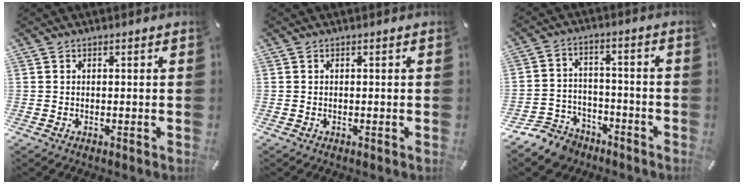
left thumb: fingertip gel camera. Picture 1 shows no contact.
{"total": 0.0}
{"total": 9.6, "force": [-7.2, 5.9, 2.1], "torque": [-0.040, 0.047, -0.132]}